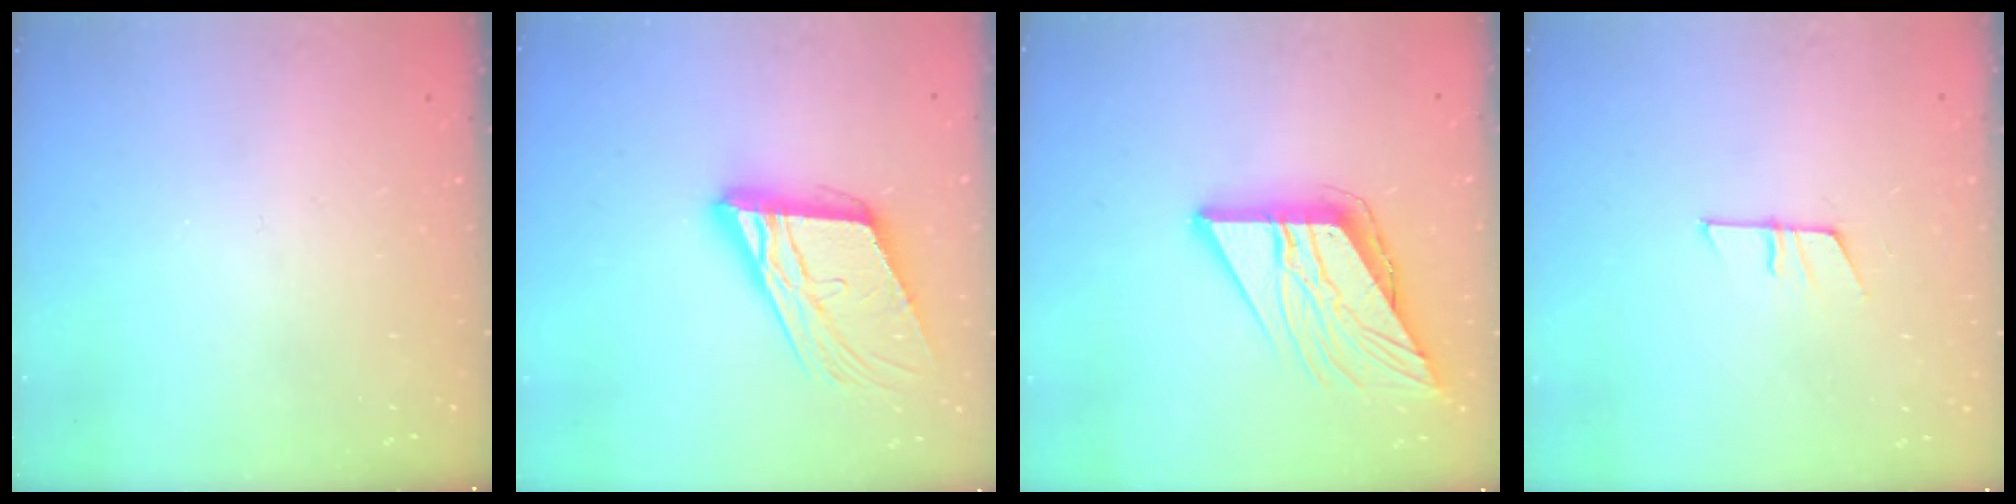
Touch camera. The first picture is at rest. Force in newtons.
{"total": 17.6, "press": 17.4, "slide": 2.6}
{"total": 12.8, "press": 12.7, "slide": 1.5}
{"total": 7.8, "press": 7.8, "slide": 0.4}